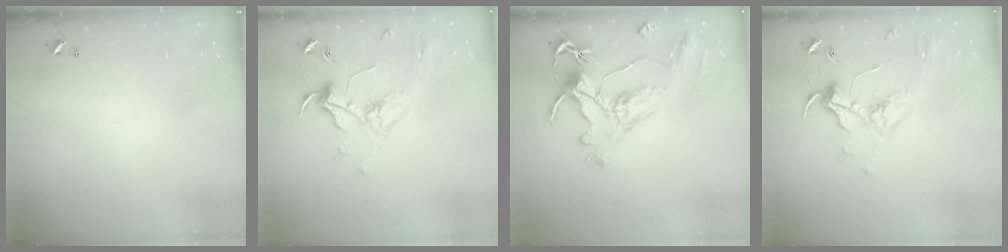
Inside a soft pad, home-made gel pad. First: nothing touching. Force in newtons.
{"total": 1.8, "press": 1.6, "slide": 0.7}
{"total": 1.5, "press": 0.7, "slide": 1.3}
{"total": 1.8, "press": 1.7, "slide": 0.7}